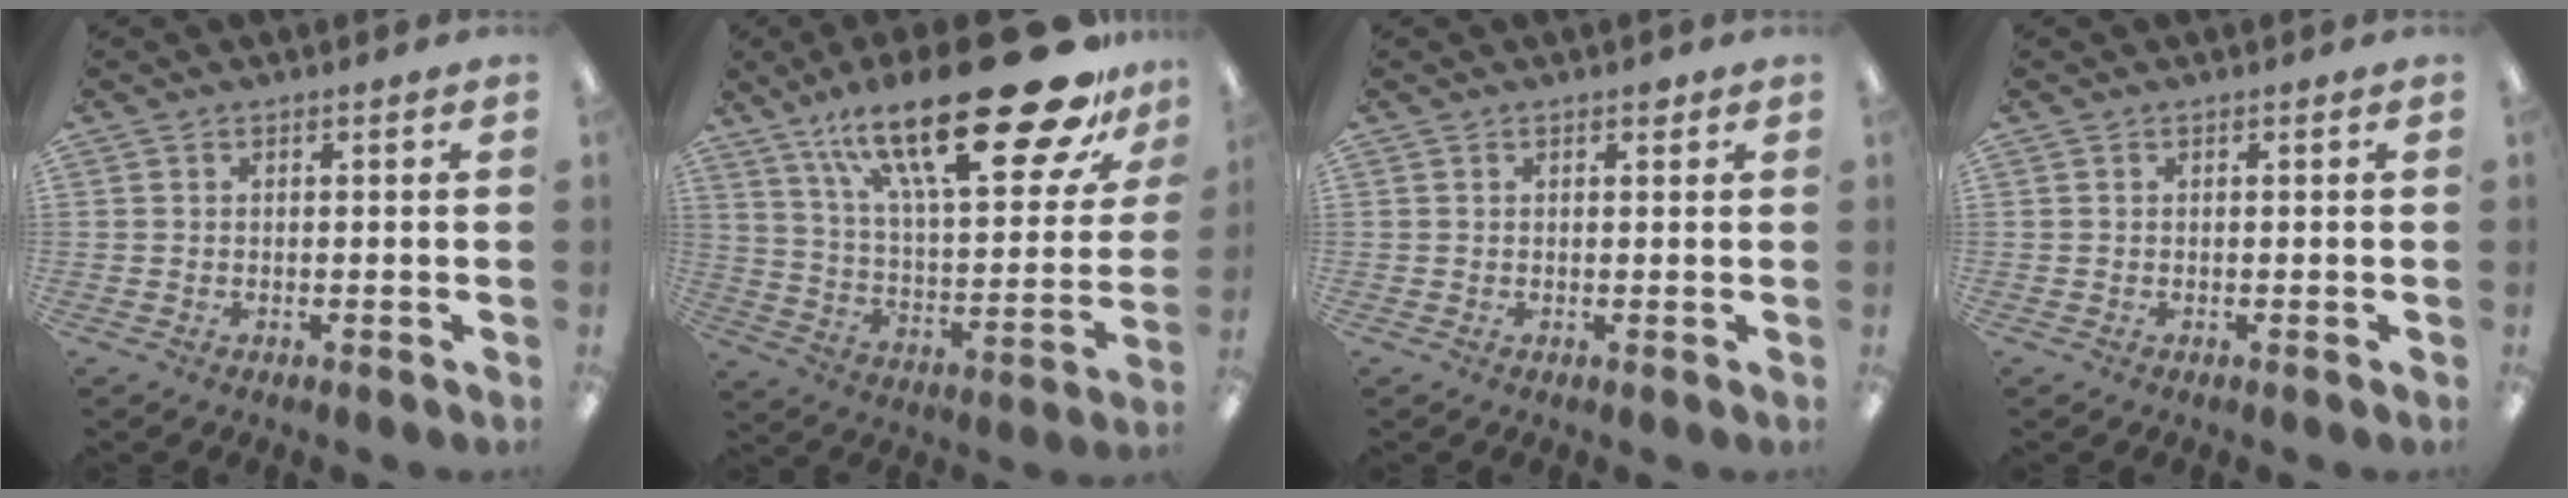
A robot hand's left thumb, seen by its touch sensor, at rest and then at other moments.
{"total": 33.3, "force": [20.0, 10.5, 24.4], "torque": [-0.374, -0.117, 0.330]}
{"total": 1.0, "force": [0.7, 0.5, 0.5], "torque": [0.006, -0.006, 0.009]}
{"total": 0.0}